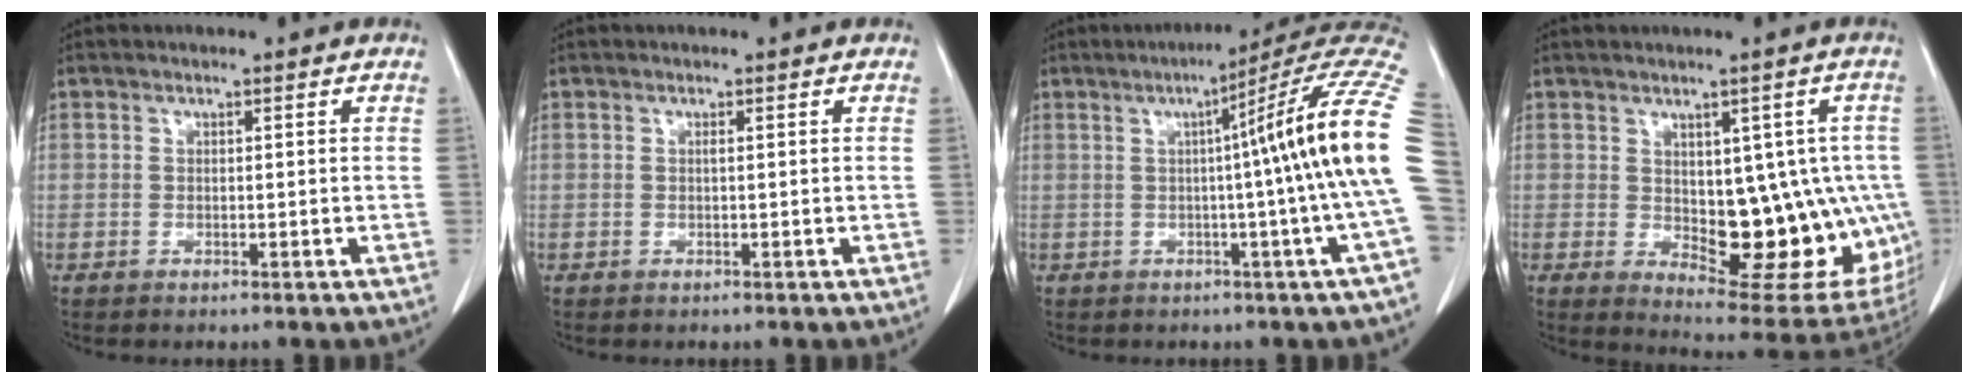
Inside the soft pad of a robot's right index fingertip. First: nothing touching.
{"total": 0.0}
{"total": 16.2, "force": [1.0, -2.6, 15.9], "torque": [-0.177, 0.022, 0.000]}
{"total": 16.8, "force": [-1.8, 8.1, 14.6], "torque": [-0.149, 0.005, 0.005]}